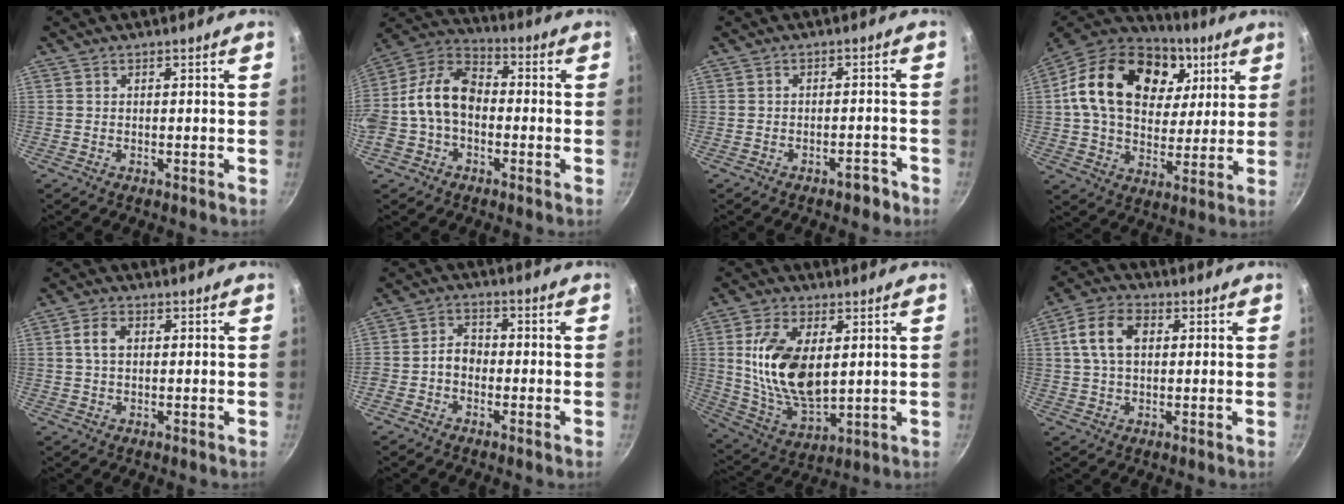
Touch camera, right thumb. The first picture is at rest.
{"total": 13.7, "force": [-1.5, 9.5, 9.8], "torque": [-0.161, 0.046, -0.048]}
{"total": 2.9, "force": [-2.1, 1.4, 1.5], "torque": [-0.007, 0.028, -0.019]}
{"total": 26.0, "force": [8.4, 17.9, 16.9], "torque": [-0.276, -0.006, 0.135]}
{"total": 4.0, "force": [0.8, 2.5, 3.0], "torque": [-0.050, 0.006, 0.012]}
{"total": 4.5, "force": [-1.2, 3.5, 2.5], "torque": [-0.022, 0.020, -0.030]}
{"total": 16.6, "force": [3.1, 9.1, 13.5], "torque": [-0.241, -0.020, 0.070]}
{"total": 9.3, "force": [2.1, 6.1, 6.7], "torque": [-0.117, 0.014, 0.030]}